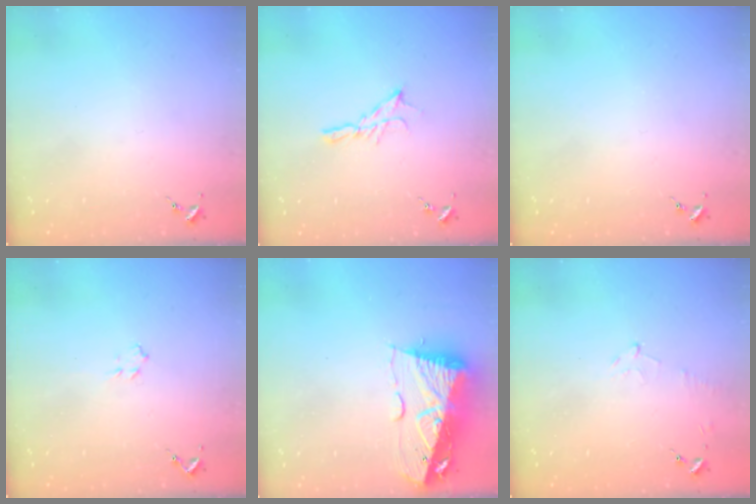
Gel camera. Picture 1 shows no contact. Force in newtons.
{"total": 6.3, "press": 6.3, "slide": 0.2}
{"total": 0.0}
{"total": 4.2, "press": 4.1, "slide": 0.6}
{"total": 14.1, "press": 14.0, "slide": 1.6}
{"total": 4.7, "press": 4.5, "slide": 1.5}